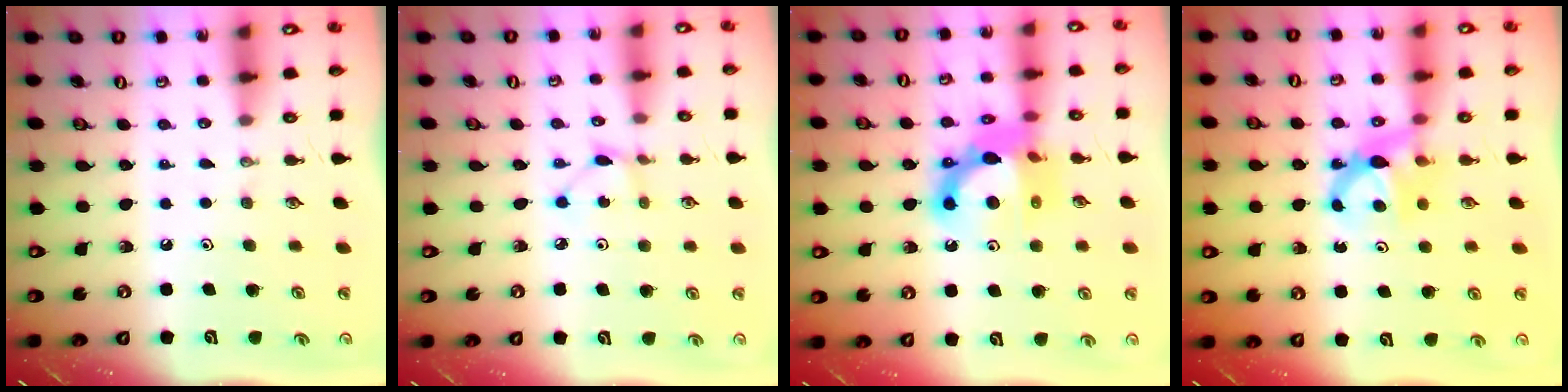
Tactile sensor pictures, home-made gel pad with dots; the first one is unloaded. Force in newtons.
{"total": 1.8, "press": 1.8, "slide": 0.3}
{"total": 13.7, "press": 13.6, "slide": 1.2}
{"total": 6.9, "press": 6.9, "slide": 0.4}